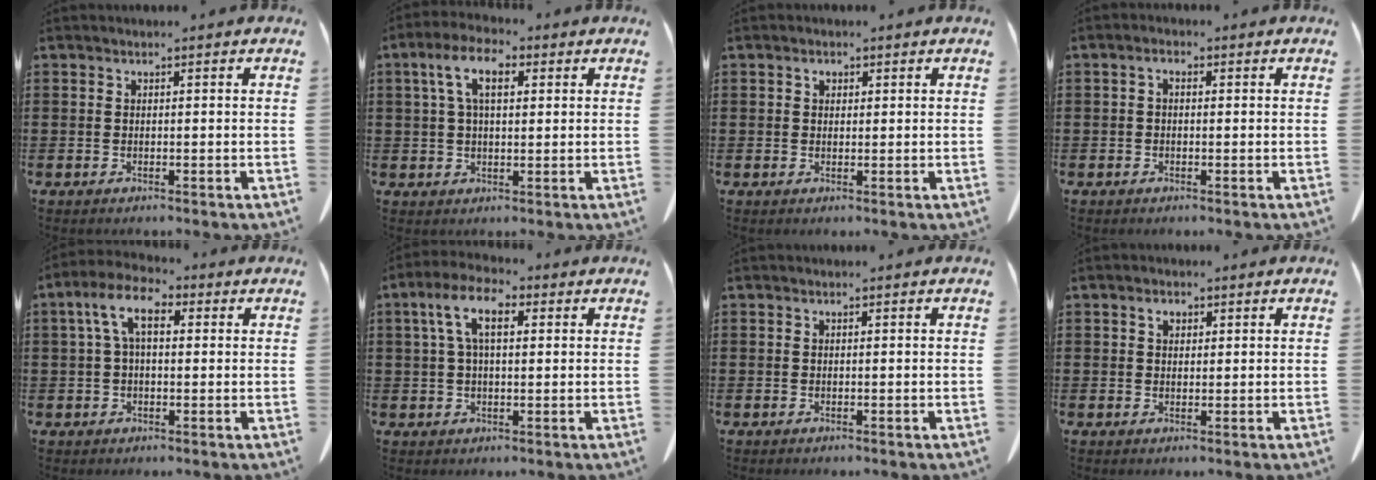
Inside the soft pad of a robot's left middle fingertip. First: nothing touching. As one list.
[{"total": 6.8, "force": [2.6, 3.2, 5.4], "torque": [-0.118, 0.013, 0.045]}, {"total": 1.2, "force": [0.6, 0.8, 0.6], "torque": [-0.008, 0.001, 0.009]}, {"total": 1.6, "force": [-0.5, 0.9, 1.2], "torque": [-0.033, -0.002, -0.012]}, {"total": 7.1, "force": [2.0, 3.6, 5.7], "torque": [-0.126, 0.011, 0.033]}, {"total": 7.1, "force": [2.4, 3.2, 5.9], "torque": [-0.123, 0.013, 0.042]}, {"total": 0.0}, {"total": 1.8, "force": [1.0, 1.1, 1.1], "torque": [-0.018, 0.000, 0.017]}]